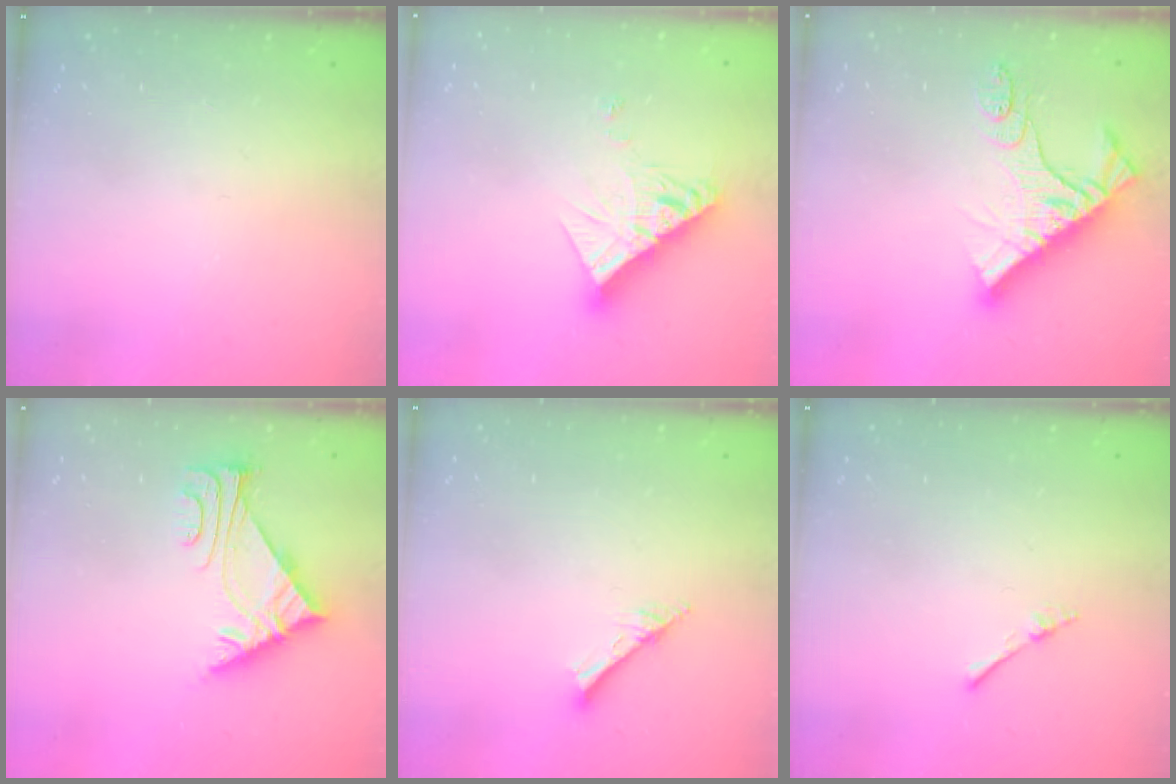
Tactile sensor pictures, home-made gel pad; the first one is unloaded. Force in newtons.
{"total": 11.4, "press": 11.3, "slide": 1.2}
{"total": 12.8, "press": 12.7, "slide": 1.3}
{"total": 6.0, "press": 5.9, "slide": 1.0}
{"total": 2.5, "press": 2.5, "slide": 0.2}
{"total": 2.2, "press": 2.2, "slide": 0.3}